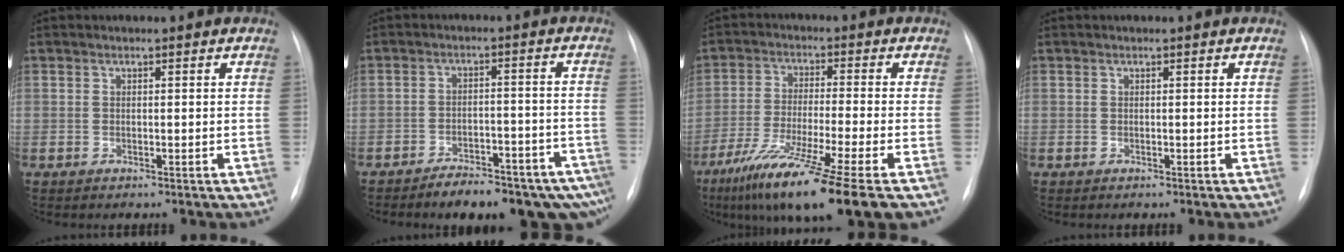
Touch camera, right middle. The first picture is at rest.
{"total": 13.9, "force": [-11.2, 4.5, 6.9], "torque": [-0.040, 0.034, -0.146]}
{"total": 15.2, "force": [-9.5, -0.8, 11.8], "torque": [-0.204, -0.053, -0.161]}
{"total": 0.0}